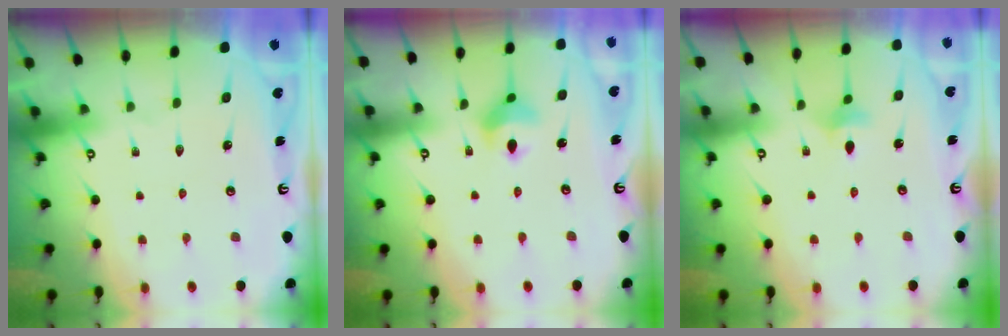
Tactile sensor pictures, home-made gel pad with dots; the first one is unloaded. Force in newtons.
{"total": 8.5, "press": 8.2, "slide": 1.9}
{"total": 5.1, "press": 5.0, "slide": 0.8}